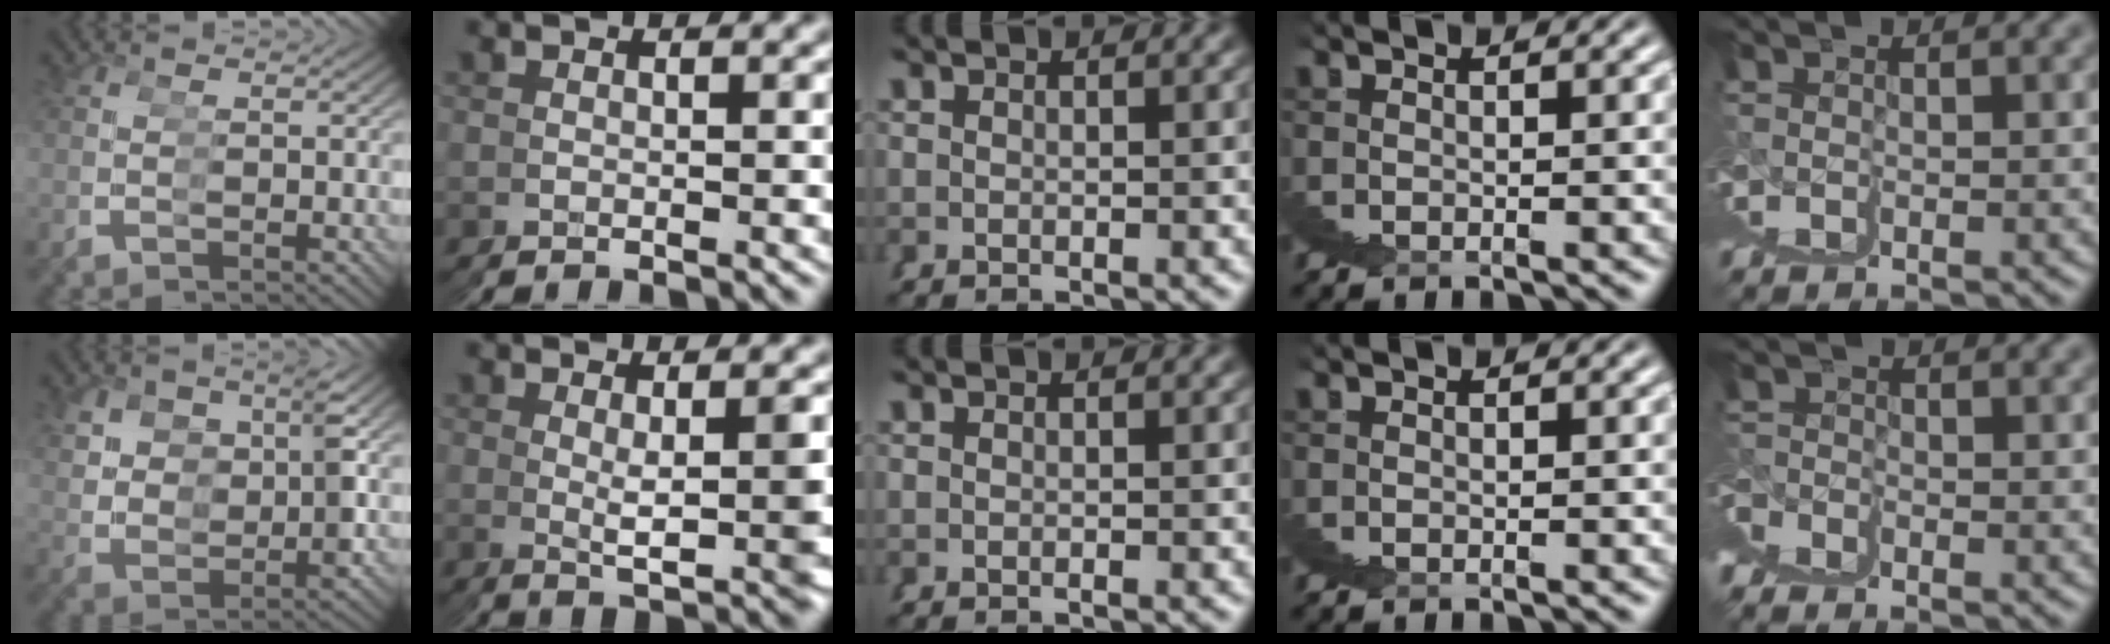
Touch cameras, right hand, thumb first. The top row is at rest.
{"thumb": {"total": 3.0, "force": [2.7, 1.2, 0.8], "torque": [-0.036, -0.001, 0.054]}, "index": {"total": 3.2, "force": [0.8, -1.7, 2.6], "torque": [-0.035, 0.017, 0.011]}, "little": {"total": 2.9, "force": [1.6, -2.3, -0.5], "torque": [0.022, 0.014, 0.027]}}